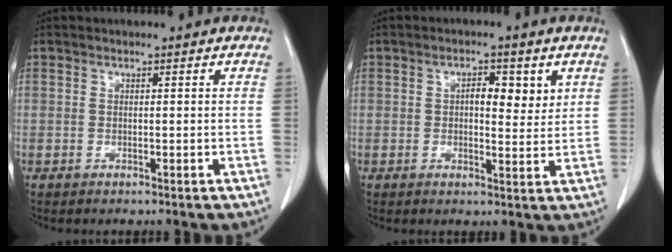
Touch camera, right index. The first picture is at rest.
{"total": 4.7, "force": [1.6, 2.1, 3.9], "torque": [-0.058, 0.001, 0.022]}